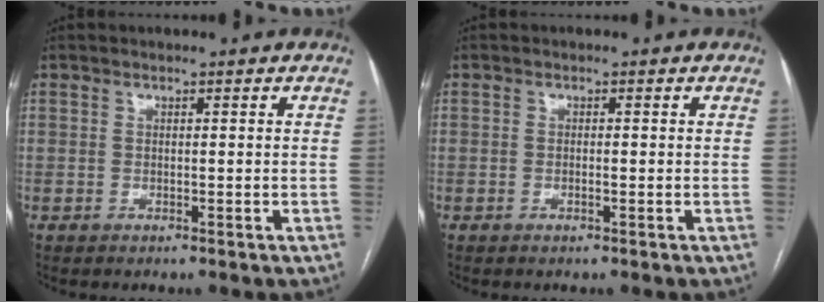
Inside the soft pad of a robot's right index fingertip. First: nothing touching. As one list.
[{"total": 0.8, "force": [-0.2, 0.2, 0.7], "torque": [-0.013, -0.001, -0.002]}]